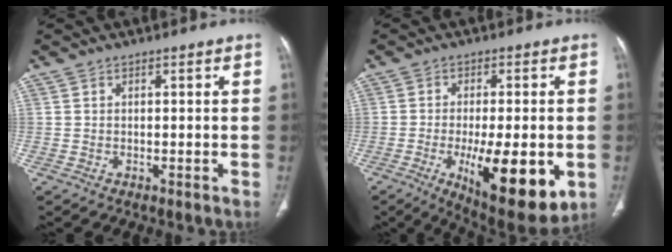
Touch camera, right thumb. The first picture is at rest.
{"total": 17.6, "force": [-4.8, 6.2, 15.8], "torque": [-0.213, -0.017, -0.055]}